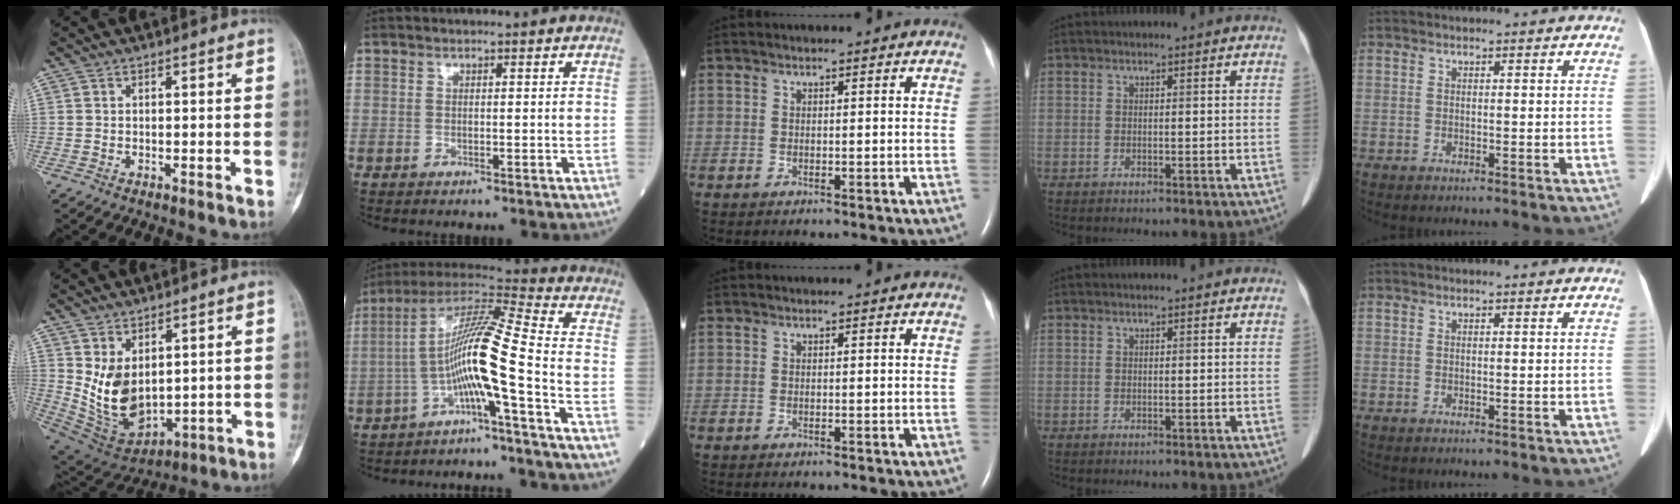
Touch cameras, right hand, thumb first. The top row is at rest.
{"thumb": {"total": 11.7, "force": [2.3, 7.5, 8.7], "torque": [-0.134, -0.024, 0.075]}, "index": {"total": 11.8, "force": [-3.7, -0.7, 11.2], "torque": [-0.213, 0.020, -0.077]}}